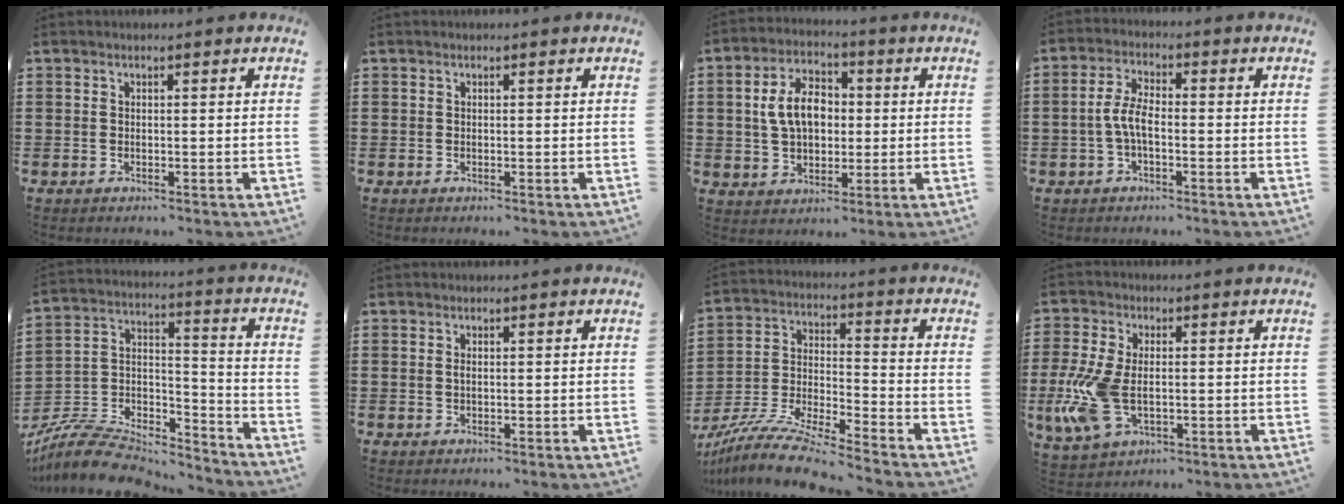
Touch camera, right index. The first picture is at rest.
{"total": 0.0}
{"total": 8.3, "force": [0.7, 5.3, 6.3], "torque": [-0.136, 0.014, 0.005]}
{"total": 4.8, "force": [-1.1, 1.9, 4.3], "torque": [-0.104, -0.002, -0.028]}
{"total": 7.9, "force": [-7.3, 2.5, 1.6], "torque": [-0.045, 0.000, -0.145]}
{"total": 0.7, "force": [0.0, 0.3, 0.6], "torque": [-0.014, 0.000, 0.000]}
{"total": 9.9, "force": [-9.3, -0.5, 3.2], "torque": [-0.074, -0.002, -0.191]}
{"total": 9.5, "force": [-1.6, 5.2, 7.8], "torque": [-0.193, -0.009, -0.032]}